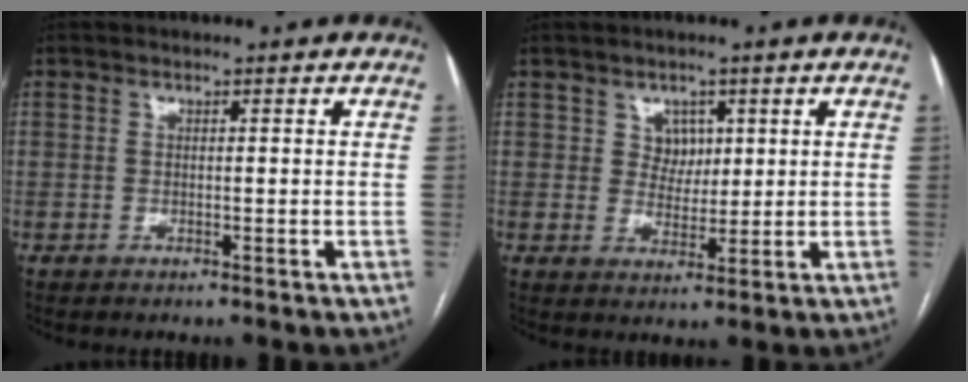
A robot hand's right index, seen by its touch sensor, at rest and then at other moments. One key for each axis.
{"total": 3.4, "fx": 1.4, "fy": 2.9, "fz": 1.1, "tx": -0.014, "ty": 0.004, "tz": 0.024}